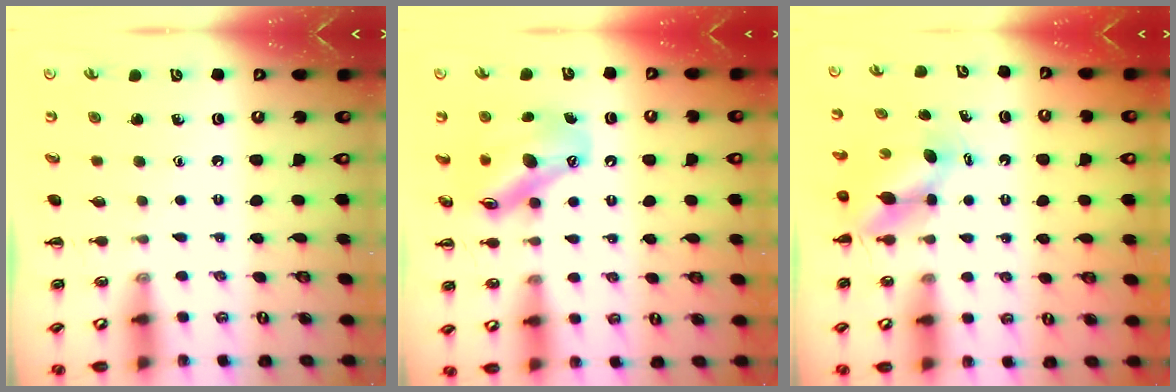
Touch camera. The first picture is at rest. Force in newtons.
{"total": 12.1, "press": 11.7, "slide": 3.3}
{"total": 4.9, "press": 4.9, "slide": 0.4}